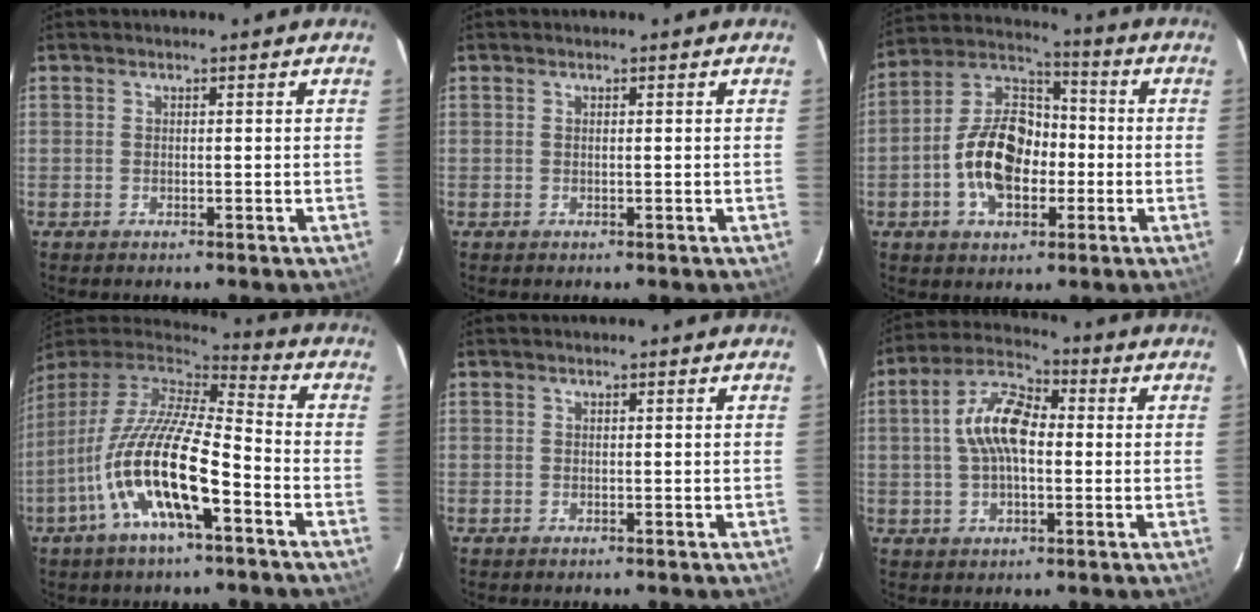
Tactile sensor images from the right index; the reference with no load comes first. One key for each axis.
{"total": 0.0}
{"total": 14.1, "fx": -3.6, "fy": 8.6, "fz": 10.6, "tx": -0.208, "ty": 0.021, "tz": -0.062}
{"total": 19.1, "fx": -7.7, "fy": 5.1, "fz": 16.8, "tx": -0.313, "ty": -0.028, "tz": -0.151}
{"total": 0.0}
{"total": 10.8, "fx": 0.6, "fy": 5.6, "fz": 9.2, "tx": -0.182, "ty": 0.024, "tz": 0.008}